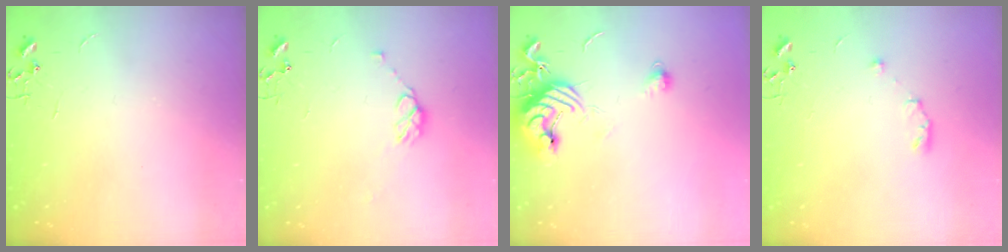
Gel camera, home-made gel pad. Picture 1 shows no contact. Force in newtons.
{"total": 7.5, "press": 7.4, "slide": 1.0}
{"total": 11.2, "press": 11.1, "slide": 1.2}
{"total": 5.7, "press": 5.7, "slide": 0.8}